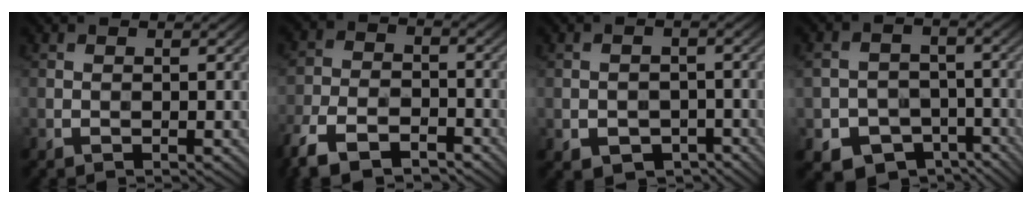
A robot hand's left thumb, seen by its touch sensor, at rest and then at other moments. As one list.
[{"total": 9.7, "force": [-6.6, 5.0, 5.1], "torque": [-0.115, -0.017, -0.127]}, {"total": 4.4, "force": [-2.1, 3.3, 2.2], "torque": [-0.038, -0.011, -0.029]}, {"total": 9.8, "force": [-5.2, 7.7, 3.1], "torque": [-0.074, -0.025, -0.096]}]